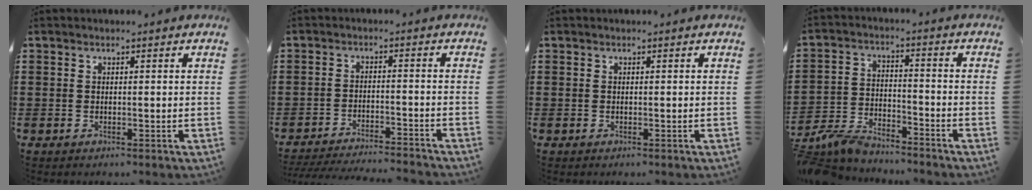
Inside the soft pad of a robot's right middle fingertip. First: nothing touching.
{"total": 4.1, "force": [-4.0, -0.2, 0.8], "torque": [-0.022, -0.006, -0.084]}
{"total": 0.0}
{"total": 6.2, "force": [-5.9, 1.3, 1.5], "torque": [-0.050, 0.002, -0.121]}